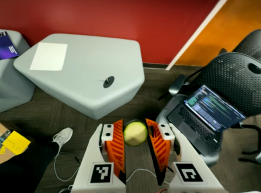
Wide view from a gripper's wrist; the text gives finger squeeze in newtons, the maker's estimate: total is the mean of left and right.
{"total": 10.6, "left": 11.6, "right": 9.6}